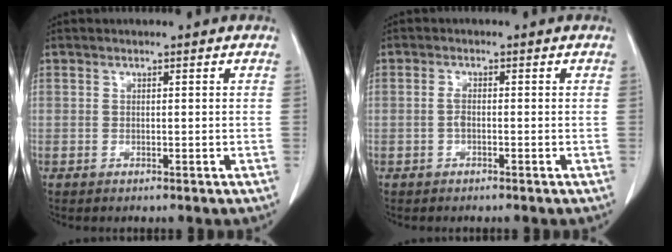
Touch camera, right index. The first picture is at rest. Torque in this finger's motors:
{"motor_torque": [0.24, -0.18, 0.07, 0.01]}